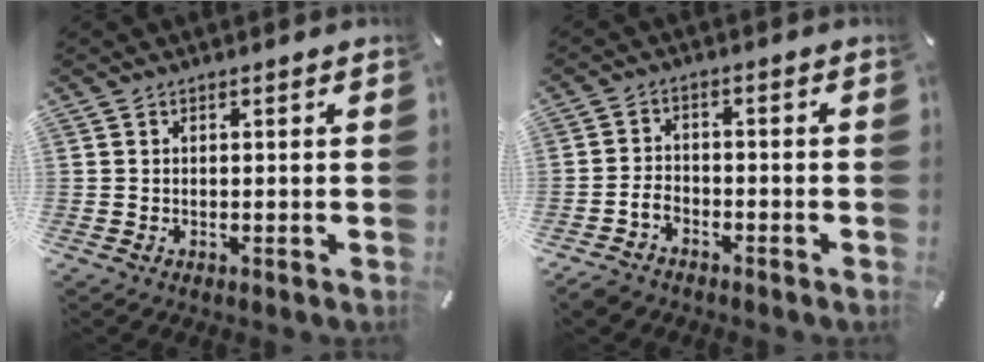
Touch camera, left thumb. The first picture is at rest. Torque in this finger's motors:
{"motor_torque": [-0.94, 1.03, 0.16, 0.17, 0.05]}